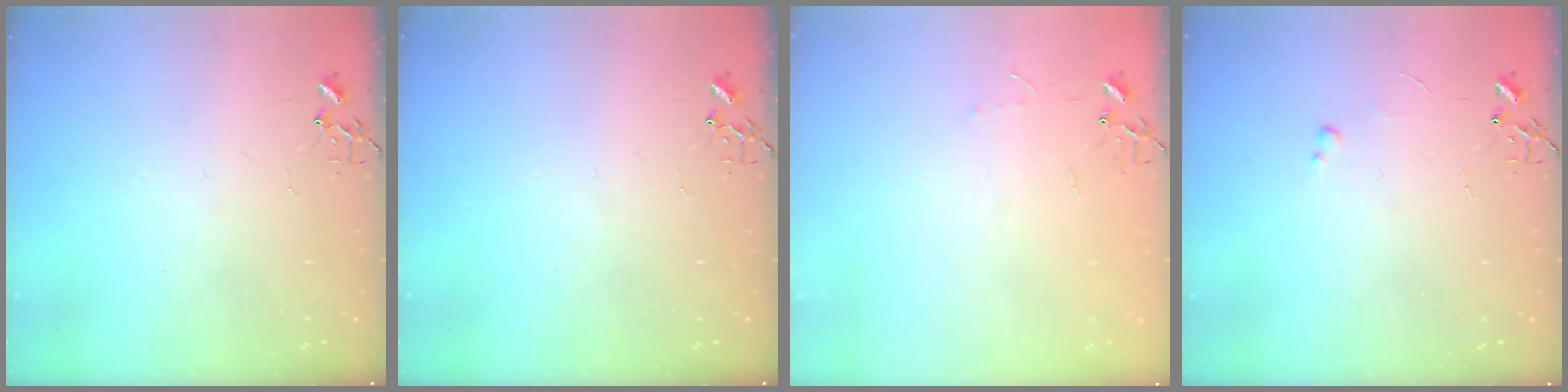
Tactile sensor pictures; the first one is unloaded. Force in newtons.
{"total": 0.0}
{"total": 3.4, "press": 3.4, "slide": 0.5}
{"total": 2.0, "press": 2.0, "slide": 0.3}